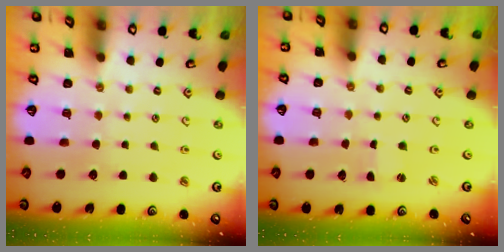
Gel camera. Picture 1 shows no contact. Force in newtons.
{"total": 0.0}